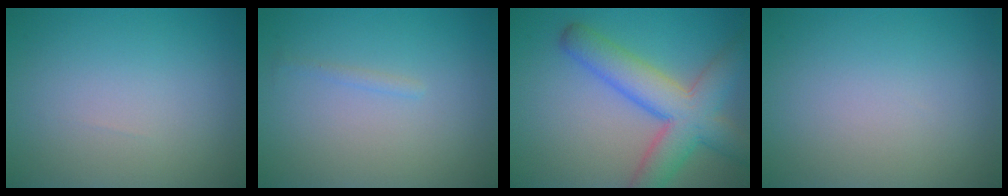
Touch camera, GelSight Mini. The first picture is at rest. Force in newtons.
{"total": 0.6, "press": 0.6, "slide": 0.0}
{"total": 7.6, "press": 7.6, "slide": 0.4}
{"total": 0.0}